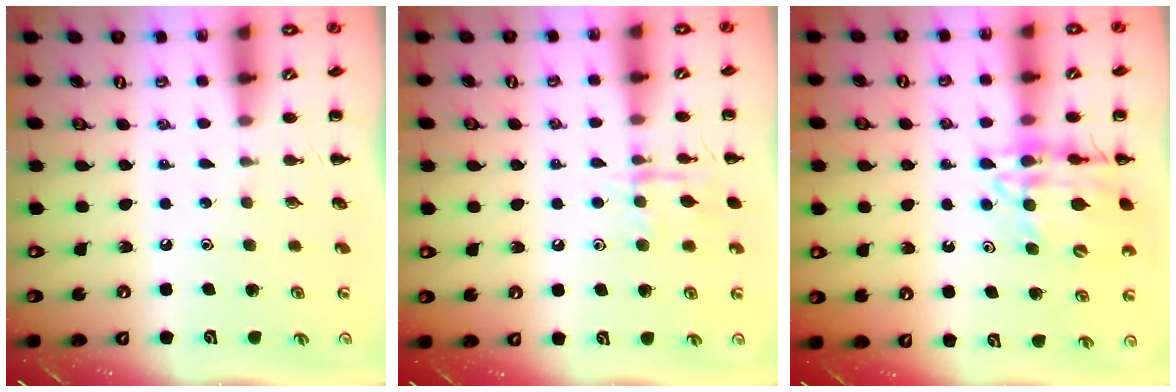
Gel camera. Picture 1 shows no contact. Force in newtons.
{"total": 9.0, "press": 9.0, "slide": 0.5}
{"total": 14.9, "press": 14.5, "slide": 3.1}